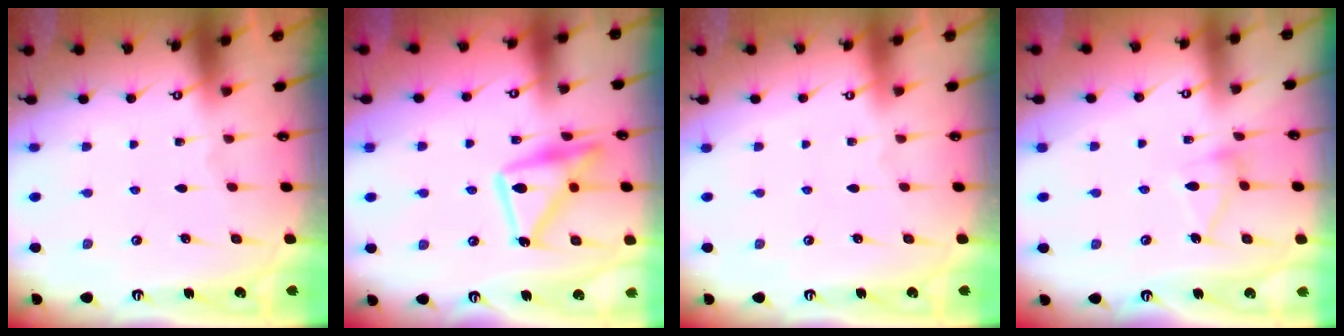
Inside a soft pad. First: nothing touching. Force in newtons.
{"total": 16.6, "press": 16.5, "slide": 1.1}
{"total": 3.9, "press": 3.9, "slide": 0.1}
{"total": 9.7, "press": 9.7, "slide": 0.6}